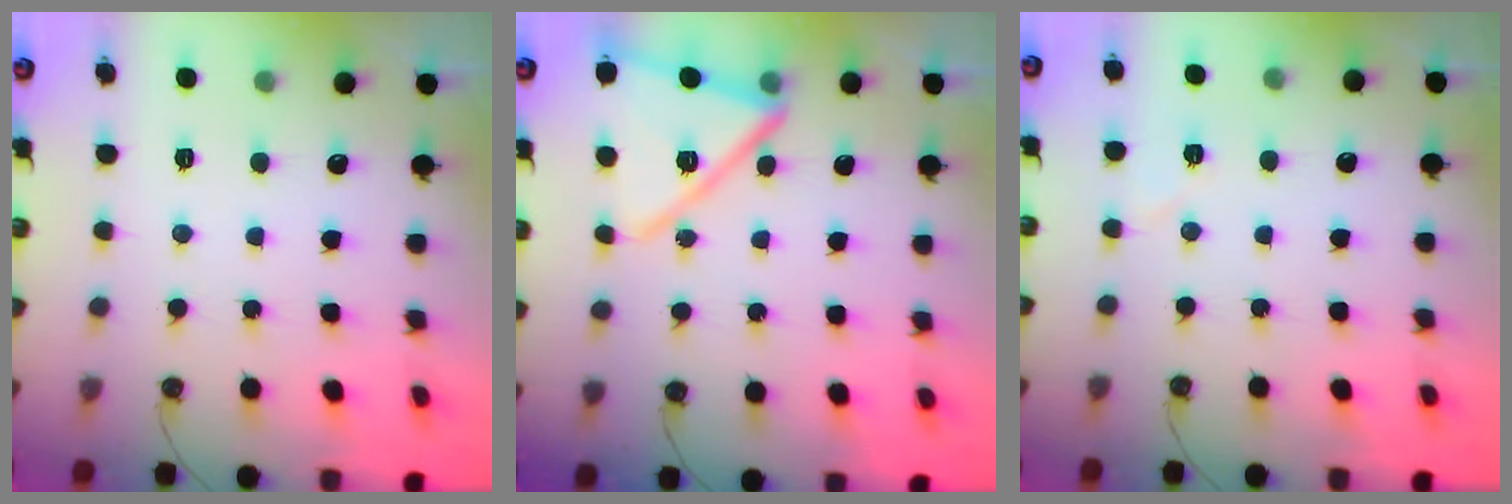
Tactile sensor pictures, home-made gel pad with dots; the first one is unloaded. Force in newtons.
{"total": 15.2, "press": 15.1, "slide": 1.3}
{"total": 4.3, "press": 3.9, "slide": 1.7}